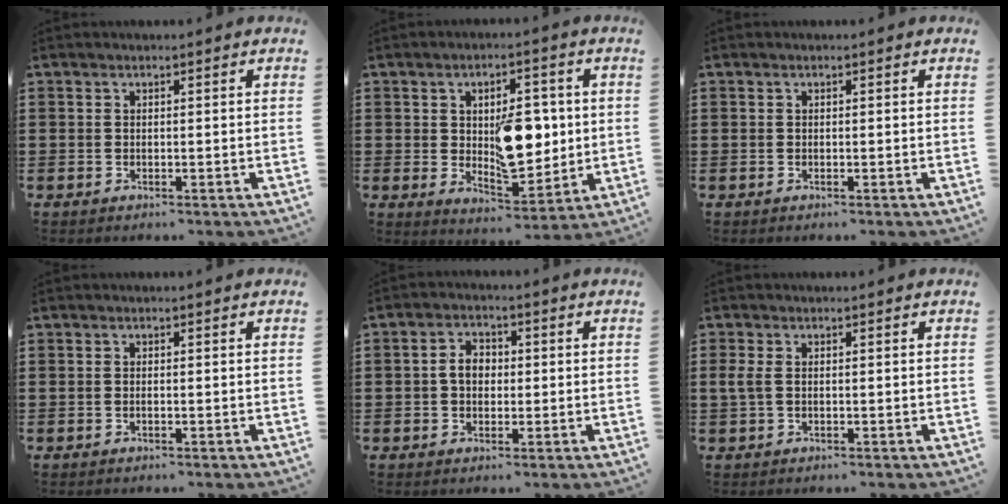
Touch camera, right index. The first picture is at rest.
{"total": 10.4, "force": [0.9, 5.8, 8.6], "torque": [-0.112, 0.000, 0.013]}
{"total": 0.0}
{"total": 0.0}
{"total": 3.5, "force": [0.0, 2.4, 2.5], "torque": [-0.053, 0.009, -0.002]}
{"total": 2.0, "force": [0.0, 1.1, 1.7], "torque": [-0.052, 0.000, -0.006]}